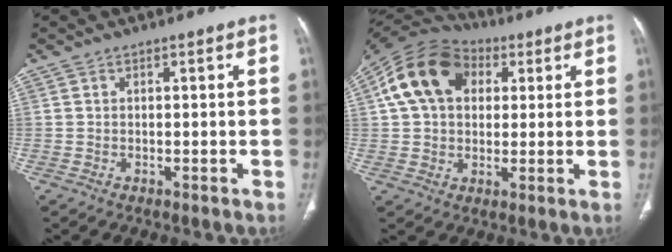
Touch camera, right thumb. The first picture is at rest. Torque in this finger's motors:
{"motor_torque": [0.63, 3.23, 1.48, 0.19, 0.22]}